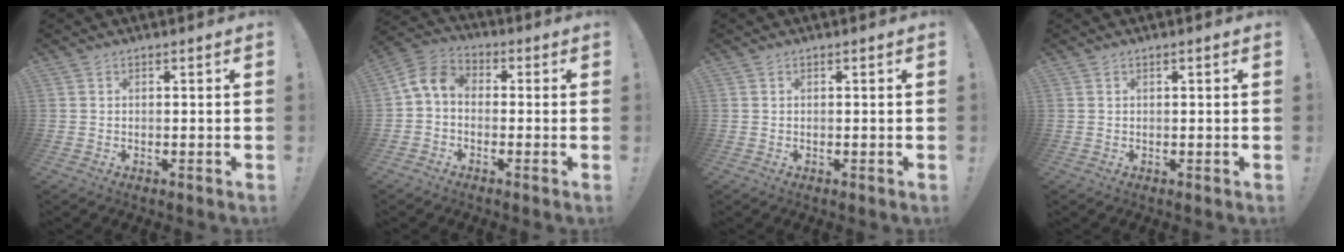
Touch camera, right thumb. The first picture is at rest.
{"total": 8.1, "force": [-0.6, 5.6, 5.8], "torque": [-0.125, 0.019, -0.005]}
{"total": 0.0}
{"total": 0.7, "force": [0.3, 0.0, 0.7], "torque": [-0.008, -0.002, 0.003]}